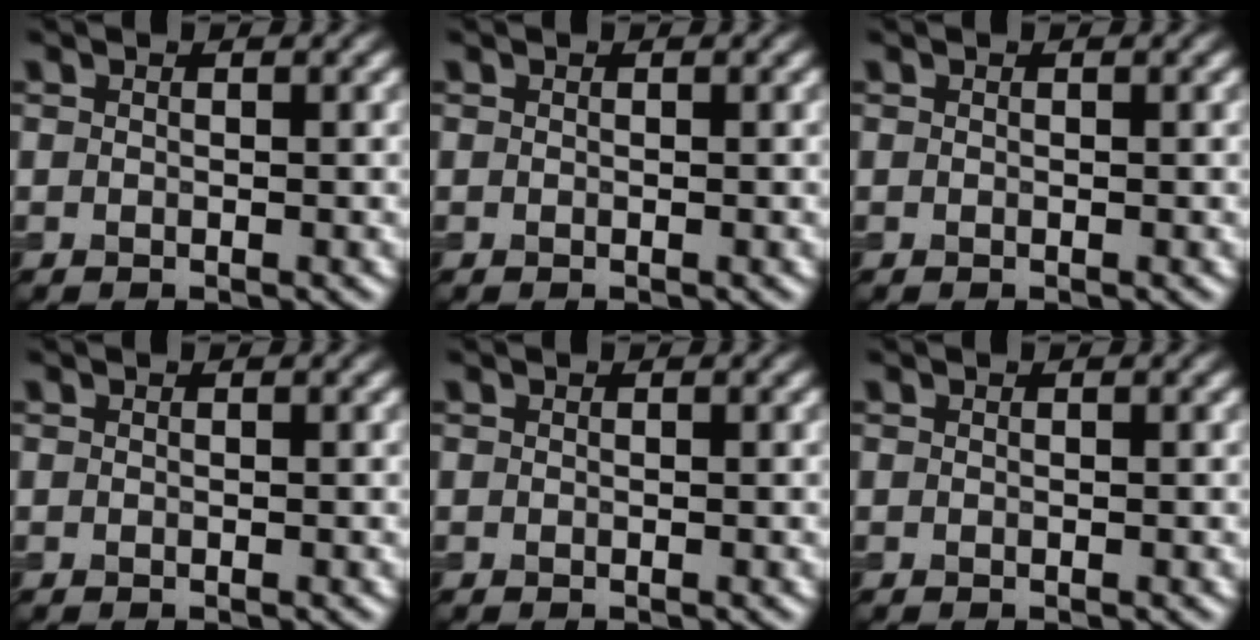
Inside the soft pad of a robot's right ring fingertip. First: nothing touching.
{"total": 0.0}
{"total": 0.0}
{"total": 0.0}
{"total": 0.0}
{"total": 0.0}